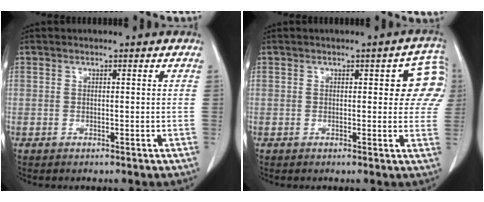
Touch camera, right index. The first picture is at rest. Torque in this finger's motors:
{"motor_torque": [0.20, -0.03, 0.07, 0.01]}